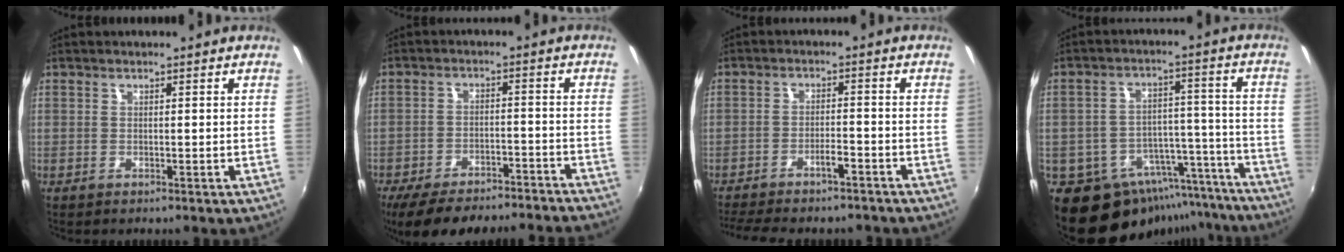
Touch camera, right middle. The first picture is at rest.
{"total": 18.7, "force": [-16.7, 3.2, 8.0], "torque": [-0.156, -0.018, -0.224]}
{"total": 7.7, "force": [-6.7, 1.3, 3.6], "torque": [-0.080, -0.004, -0.101]}
{"total": 15.2, "force": [-12.7, 7.3, 4.1], "torque": [-0.065, 0.040, -0.162]}